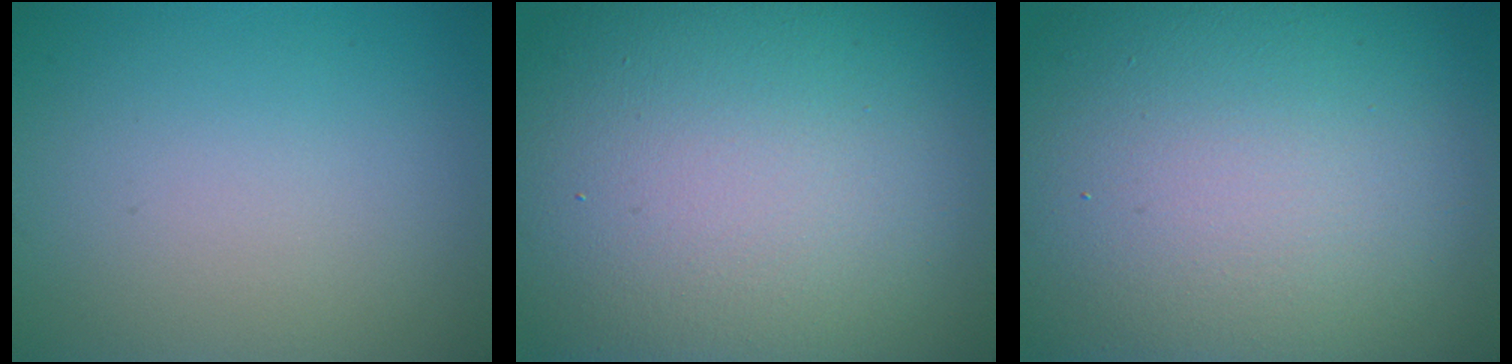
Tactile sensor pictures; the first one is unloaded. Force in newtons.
{"total": 20.1, "press": 20.1, "slide": 1.0}
{"total": 20.6, "press": 20.5, "slide": 1.3}